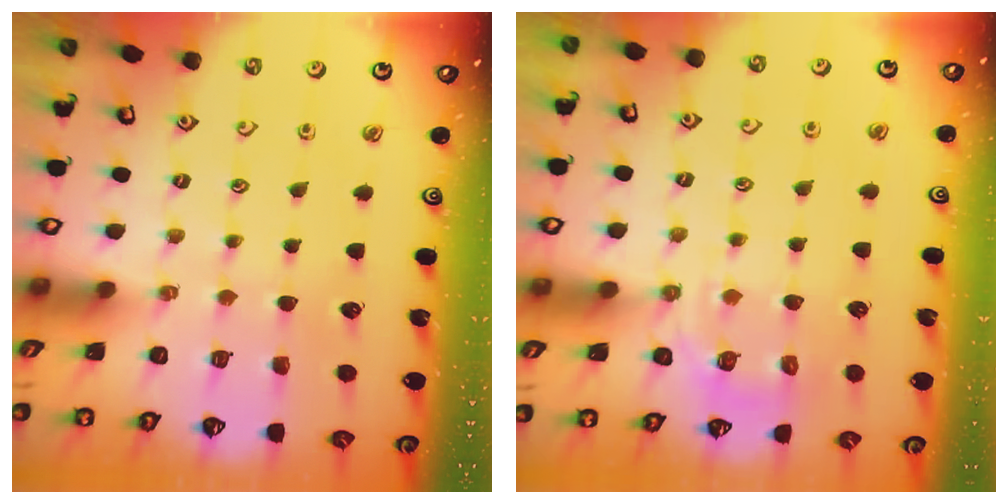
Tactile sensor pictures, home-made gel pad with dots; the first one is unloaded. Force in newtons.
{"total": 6.2, "press": 6.1, "slide": 1.3}